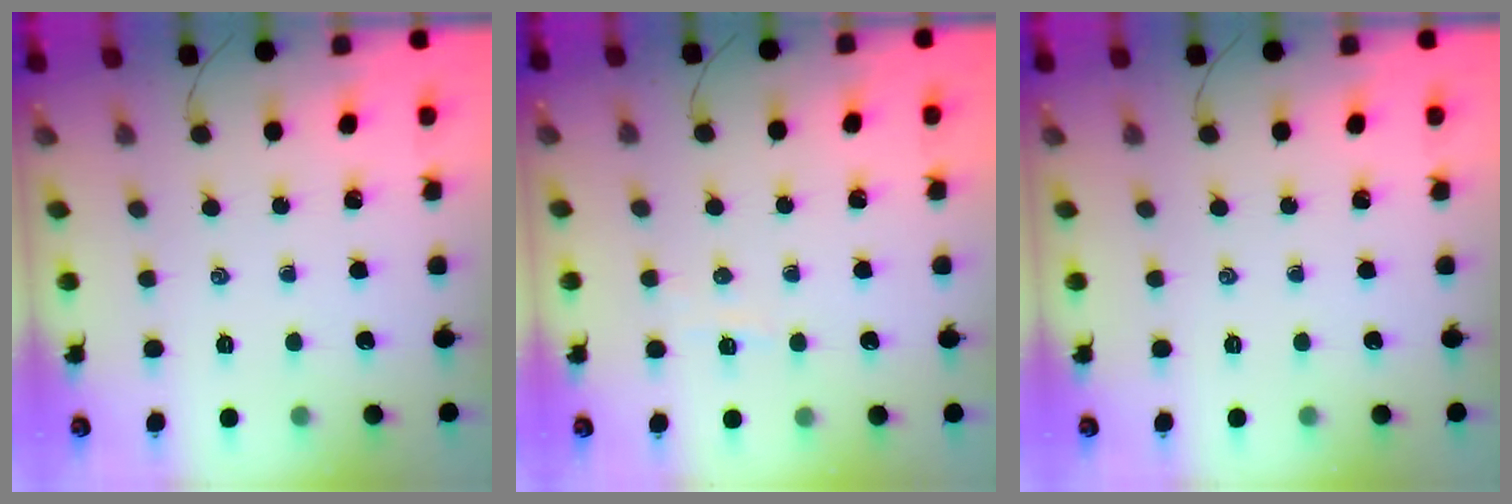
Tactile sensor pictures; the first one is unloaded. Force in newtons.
{"total": 3.4, "press": 3.3, "slide": 0.7}
{"total": 0.0}